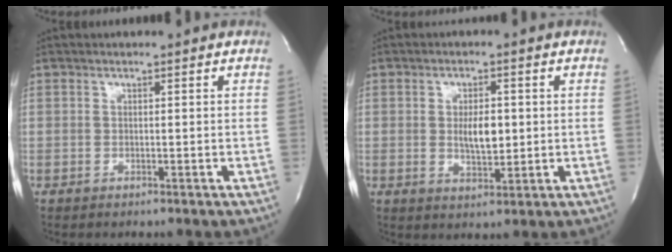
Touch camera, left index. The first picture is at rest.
{"total": 4.7, "force": [0.3, 1.9, 4.3], "torque": [-0.074, -0.005, 0.010]}